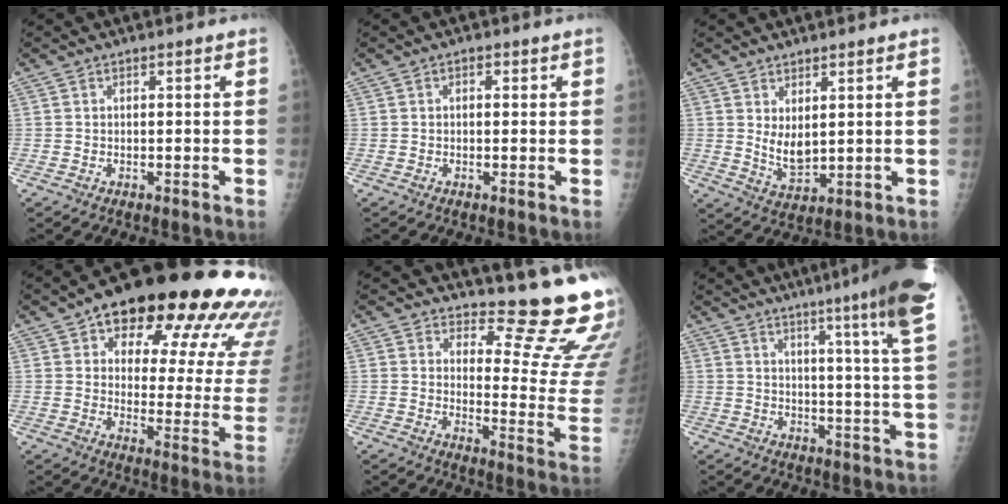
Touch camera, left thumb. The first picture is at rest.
{"total": 1.2, "force": [0.3, 0.8, 0.9], "torque": [-0.010, 0.001, 0.002]}
{"total": 5.7, "force": [1.8, 3.2, 4.4], "torque": [-0.067, -0.025, 0.045]}
{"total": 29.4, "force": [17.1, 12.0, 20.6], "torque": [-0.233, -0.031, 0.221]}
{"total": 15.8, "force": [14.3, 2.6, 6.2], "torque": [-0.044, -0.174, 0.163]}
{"total": 18.3, "force": [11.7, -0.3, 14.1], "torque": [-0.178, -0.069, 0.135]}